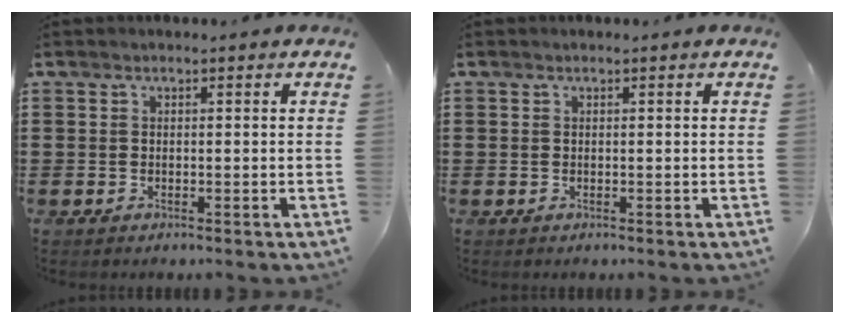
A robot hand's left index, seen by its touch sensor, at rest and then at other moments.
{"total": 0.0}